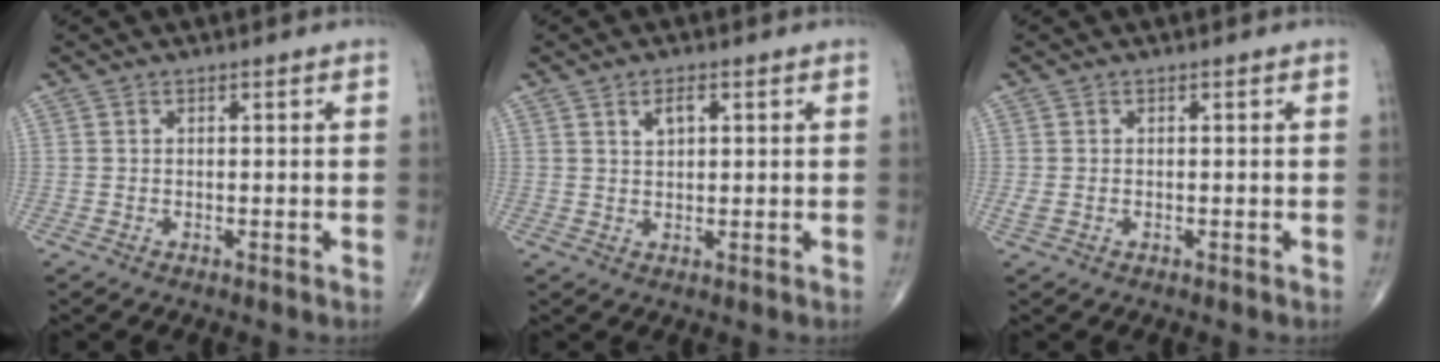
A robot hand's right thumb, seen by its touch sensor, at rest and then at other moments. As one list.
[{"total": 2.7, "force": [1.2, 1.4, 2.0], "torque": [-0.032, -0.004, 0.023]}, {"total": 1.3, "force": [-0.3, 0.9, 1.0], "torque": [-0.029, 0.003, -0.003]}]